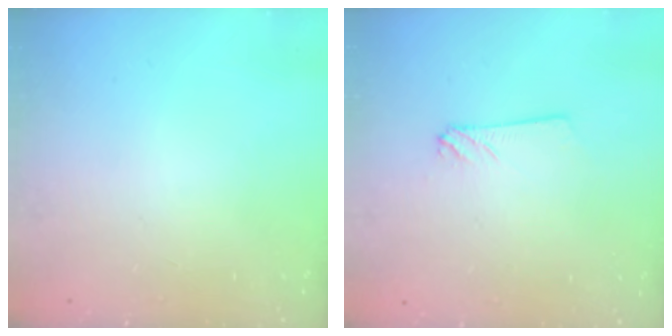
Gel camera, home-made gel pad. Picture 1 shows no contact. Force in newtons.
{"total": 2.4, "press": 2.4, "slide": 0.3}